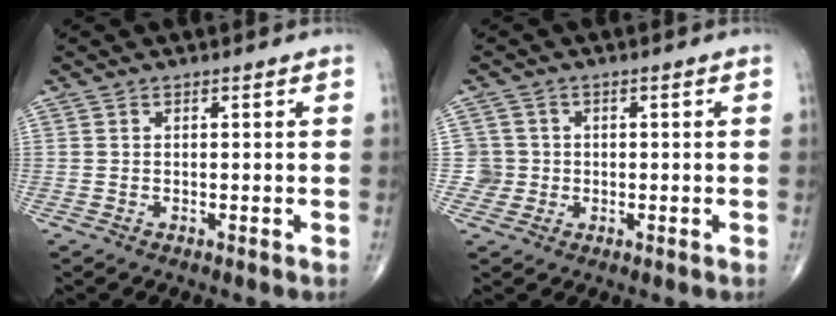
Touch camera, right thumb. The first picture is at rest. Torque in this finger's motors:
{"motor_torque": [0.13, 0.09, 0.14, 0.08, 0.00]}